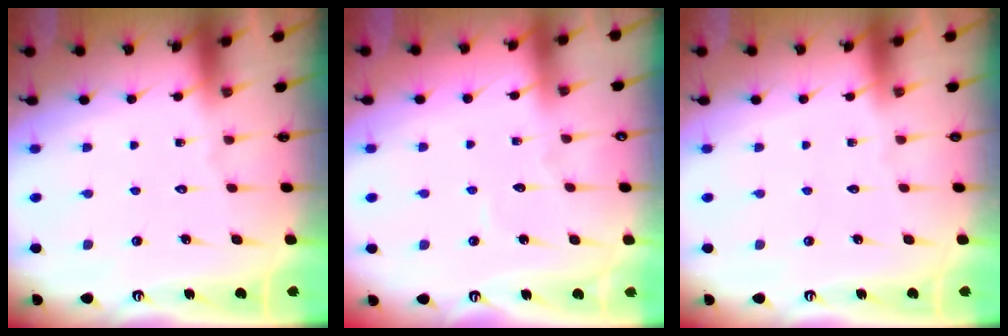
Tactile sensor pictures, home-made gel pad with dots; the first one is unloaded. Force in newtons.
{"total": 2.4, "press": 2.4, "slide": 0.3}
{"total": 0.0}